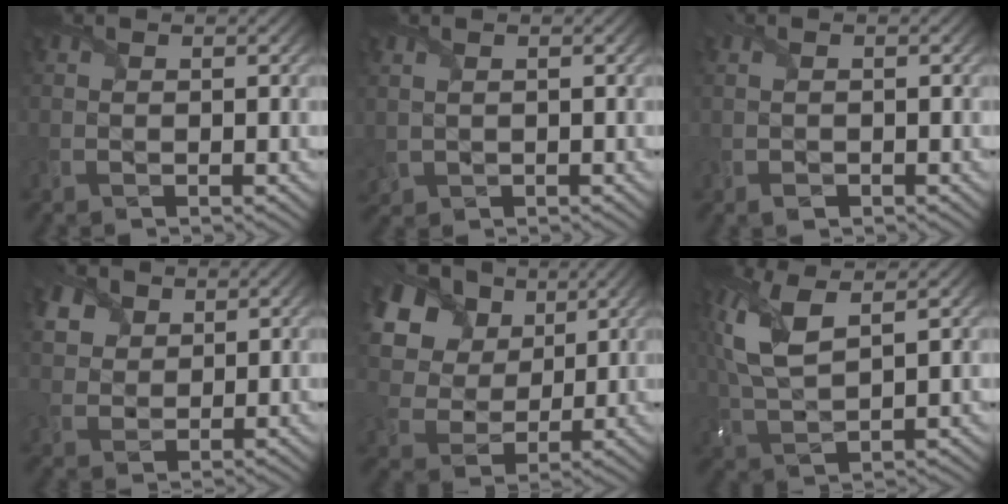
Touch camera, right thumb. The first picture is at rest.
{"total": 0.9, "force": [0.4, 0.7, 0.5], "torque": [-0.025, -0.002, 0.012]}
{"total": 0.7, "force": [-0.5, 0.4, 0.3], "torque": [-0.011, 0.001, -0.010]}
{"total": 5.0, "force": [2.9, 3.5, 2.1], "torque": [-0.083, 0.009, 0.050]}
{"total": 16.5, "force": [7.4, 11.8, 8.8], "torque": [-0.251, 0.052, 0.148]}
{"total": 9.9, "force": [3.9, 4.1, 8.2], "torque": [-0.222, 0.014, 0.073]}